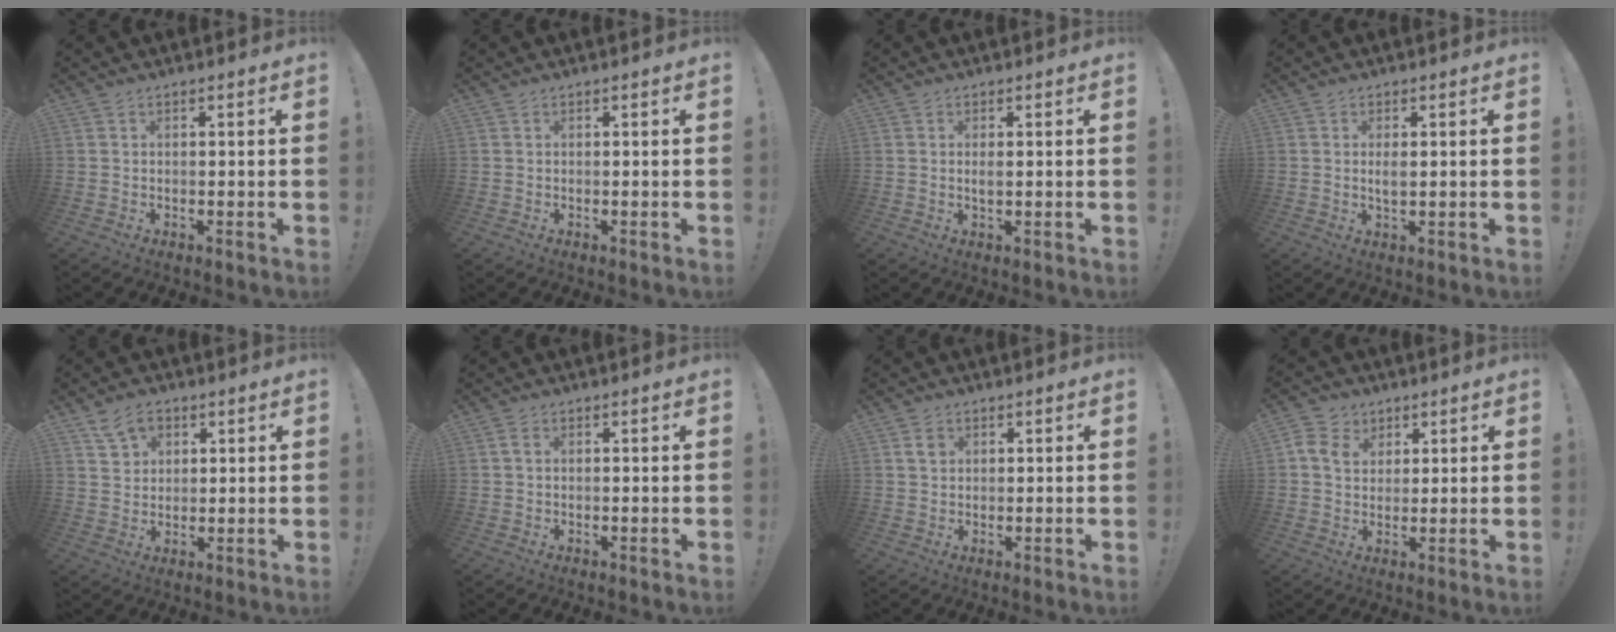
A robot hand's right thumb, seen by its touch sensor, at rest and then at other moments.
{"total": 0.0}
{"total": 1.4, "force": [0.0, 0.4, 1.3], "torque": [-0.020, -0.001, -0.002]}
{"total": 2.3, "force": [0.2, 0.8, 2.1], "torque": [-0.028, -0.005, -0.001]}
{"total": 6.2, "force": [3.7, 4.6, 1.9], "torque": [-0.027, -0.014, 0.070]}
{"total": 1.5, "force": [0.3, 0.8, 1.2], "torque": [-0.027, 0.004, 0.006]}
{"total": 2.2, "force": [0.9, 1.7, 0.9], "torque": [0.001, -0.005, 0.013]}
{"total": 7.4, "force": [2.9, 5.9, 3.5], "torque": [-0.063, 0.001, 0.059]}